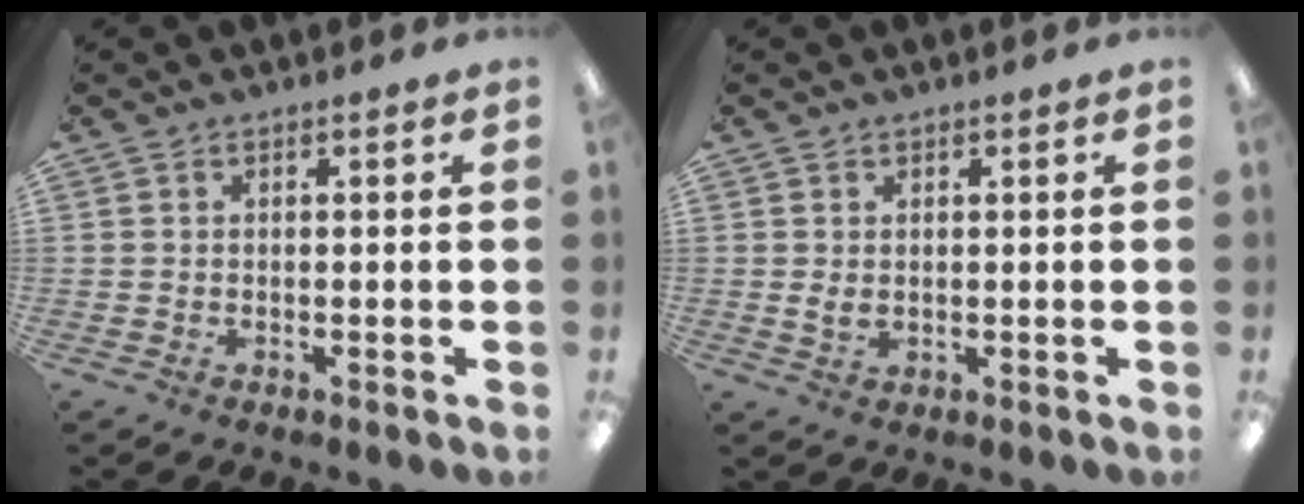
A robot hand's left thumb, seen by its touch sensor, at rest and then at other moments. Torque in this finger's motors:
{"motor_torque": [-0.14, 0.14, 0.00, -0.07, 0.15]}